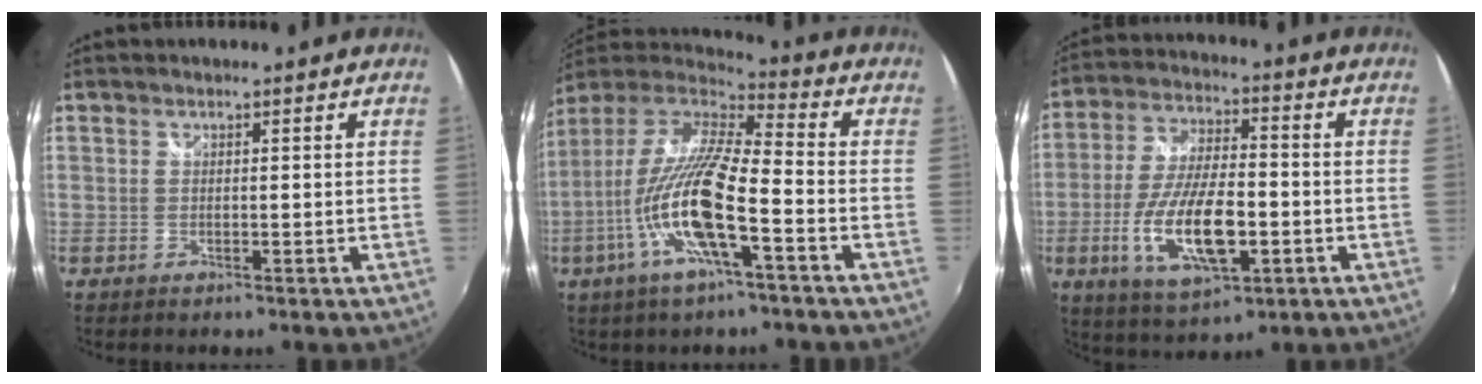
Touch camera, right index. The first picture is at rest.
{"total": 17.7, "force": [-6.5, 3.0, 16.2], "torque": [-0.306, -0.021, -0.128]}
{"total": 15.7, "force": [-4.5, 5.9, 13.8], "torque": [-0.281, -0.012, -0.078]}